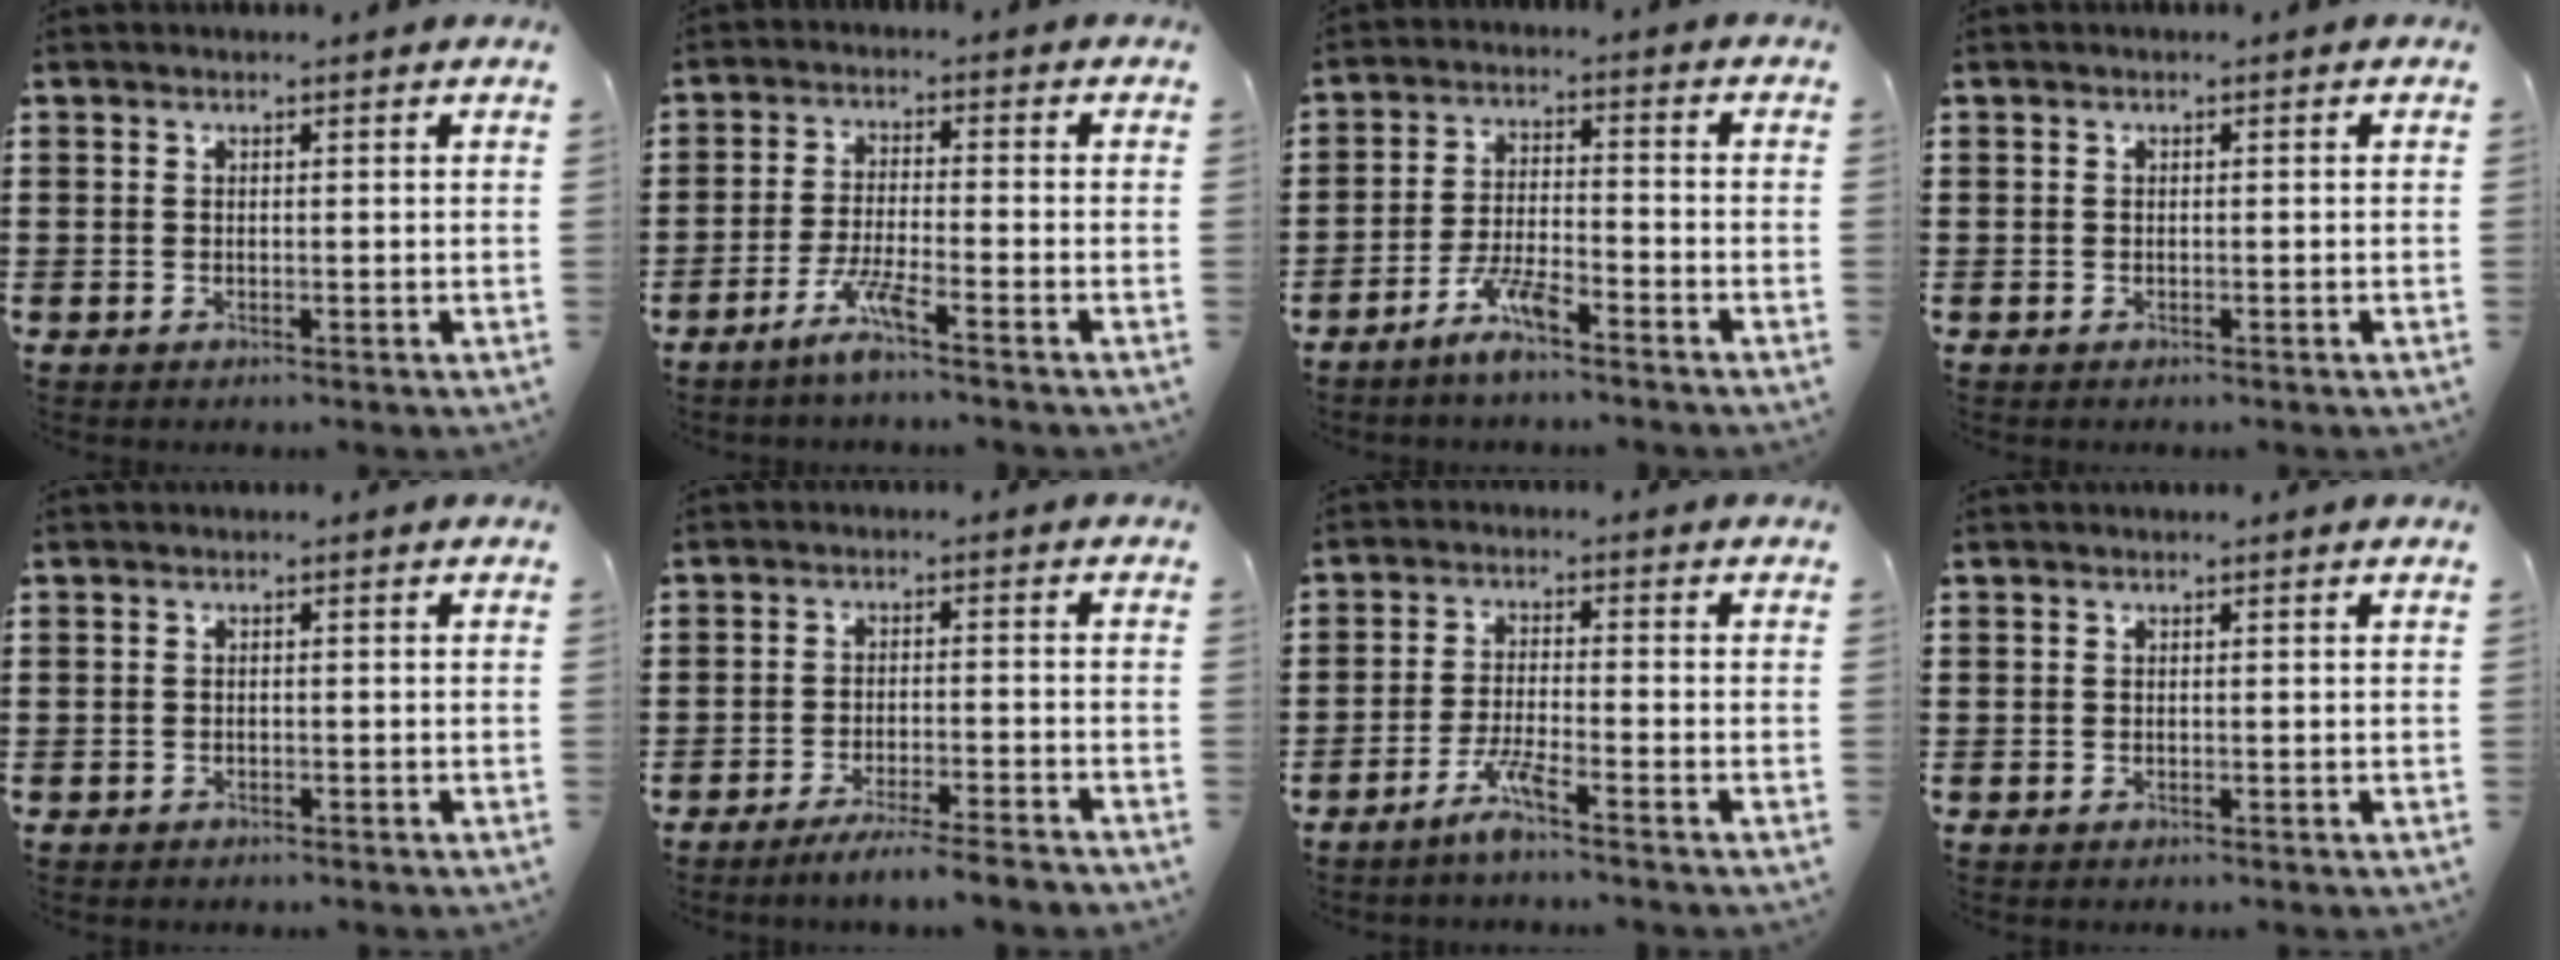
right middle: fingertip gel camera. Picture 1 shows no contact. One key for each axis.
{"total": 4.9, "fx": -3.5, "fy": 0.0, "fz": 3.5, "tx": -0.080, "ty": -0.009, "tz": -0.066}
{"total": 5.6, "fx": -4.3, "fy": 0.7, "fz": 3.6, "tx": -0.079, "ty": -0.003, "tz": -0.083}
{"total": 0.0}
{"total": 0.8, "fx": -0.7, "fy": 0.4, "fz": 0.0, "tx": 0.000, "ty": 0.002, "tz": -0.017}
{"total": 4.3, "fx": -3.9, "fy": -0.2, "fz": 1.7, "tx": -0.032, "ty": -0.008, "tz": -0.076}
{"total": 4.2, "fx": -3.1, "fy": -0.1, "fz": 2.9, "tx": -0.063, "ty": -0.004, "tz": -0.060}
{"total": 0.0}